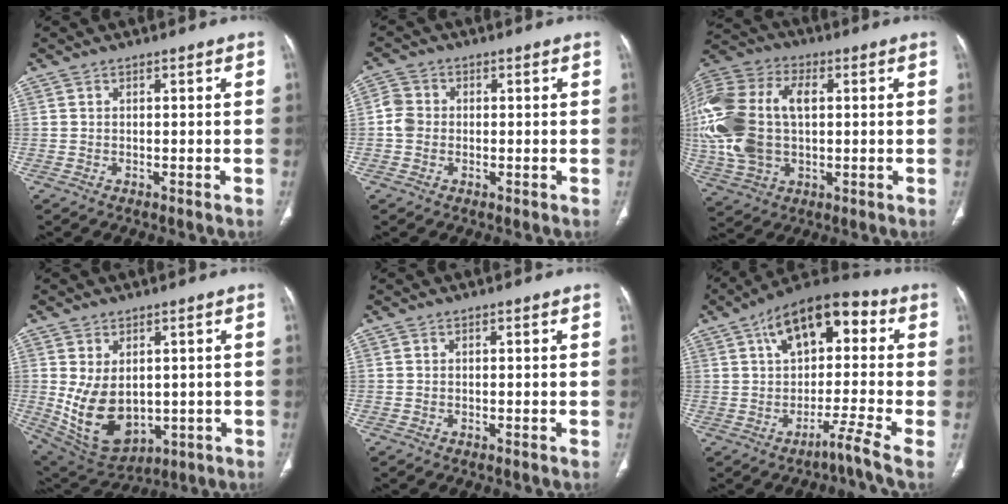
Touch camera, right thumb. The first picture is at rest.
{"total": 3.5, "force": [-0.4, 3.0, 1.6], "torque": [-0.021, 0.007, -0.016]}
{"total": 22.0, "force": [1.6, 13.9, 16.9], "torque": [-0.393, 0.014, 0.035]}
{"total": 12.5, "force": [-0.3, 8.4, 9.3], "torque": [-0.148, -0.011, 0.031]}
{"total": 0.0}
{"total": 11.6, "force": [0.7, 3.3, 11.1], "torque": [-0.166, 0.037, -0.007]}